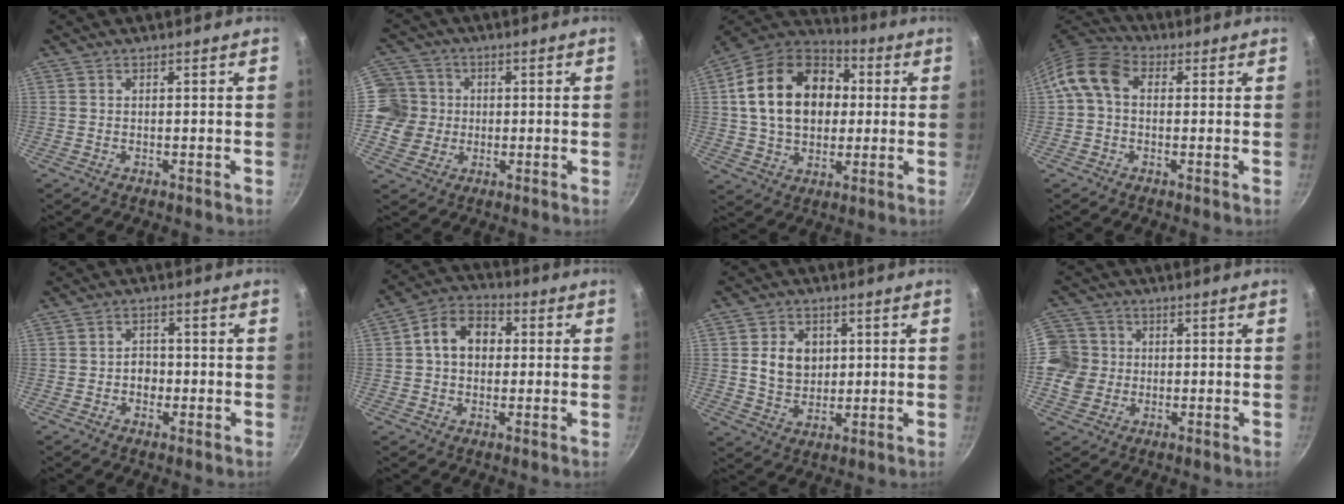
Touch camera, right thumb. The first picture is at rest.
{"total": 8.5, "force": [0.1, 8.3, 2.0], "torque": [0.001, 0.009, -0.014]}
{"total": 21.6, "force": [3.3, 15.8, 14.4], "torque": [-0.222, 0.027, 0.050]}
{"total": 8.4, "force": [1.0, 6.2, 5.6], "torque": [-0.096, 0.022, -0.002]}
{"total": 3.3, "force": [-0.8, 2.6, 1.8], "torque": [-0.005, 0.009, -0.015]}
{"total": 9.9, "force": [1.1, 7.5, 6.3], "torque": [-0.070, 0.025, 0.001]}
{"total": 8.2, "force": [1.3, 6.5, 4.8], "torque": [-0.055, -0.008, 0.025]}
{"total": 9.9, "force": [-0.3, 9.3, 3.6], "torque": [-0.047, 0.010, -0.022]}